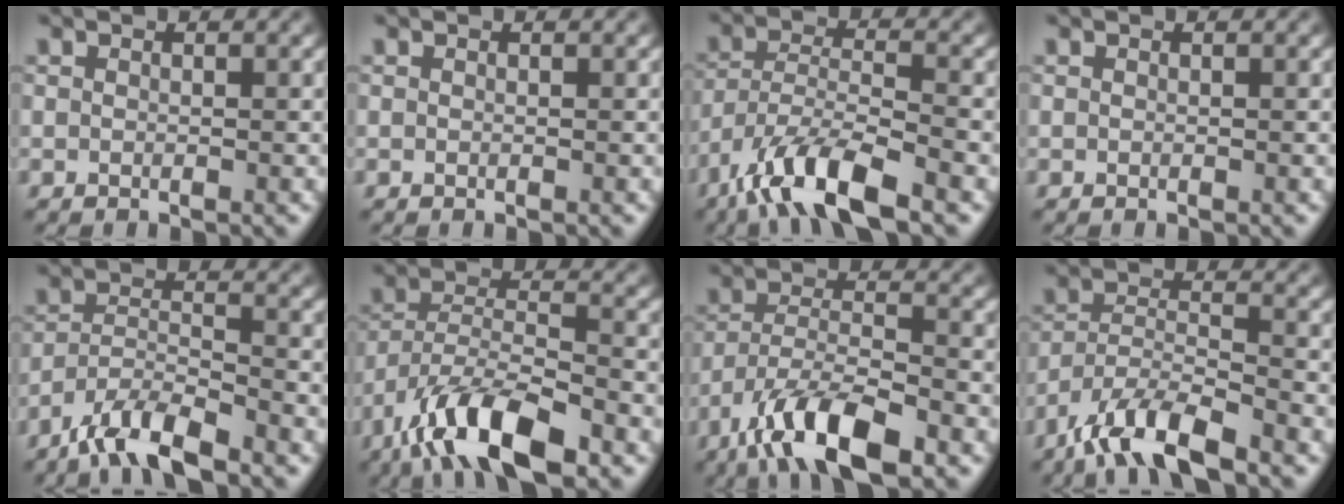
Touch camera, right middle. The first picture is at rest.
{"total": 0.0}
{"total": 8.6, "force": [-6.1, 2.3, 5.7], "torque": [-0.103, -0.003, -0.120]}
{"total": 0.0}
{"total": 6.4, "force": [-5.1, 1.5, 3.5], "torque": [-0.063, -0.002, -0.099]}
{"total": 9.8, "force": [-6.5, 3.2, 6.6], "torque": [-0.115, 0.003, -0.127]}
{"total": 8.7, "force": [-5.7, 2.6, 6.0], "torque": [-0.107, 0.001, -0.109]}
{"total": 8.0, "force": [-6.2, 2.1, 4.6], "torque": [-0.083, -0.005, -0.121]}